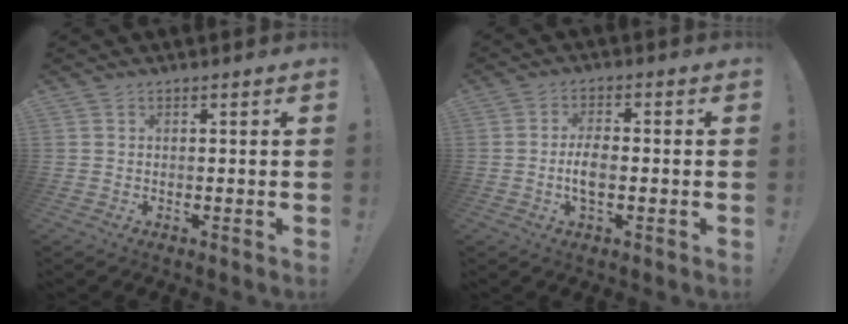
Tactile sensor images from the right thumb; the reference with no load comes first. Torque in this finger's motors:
{"motor_torque": [0.07, 0.12, 0.01, 0.02, 0.06]}